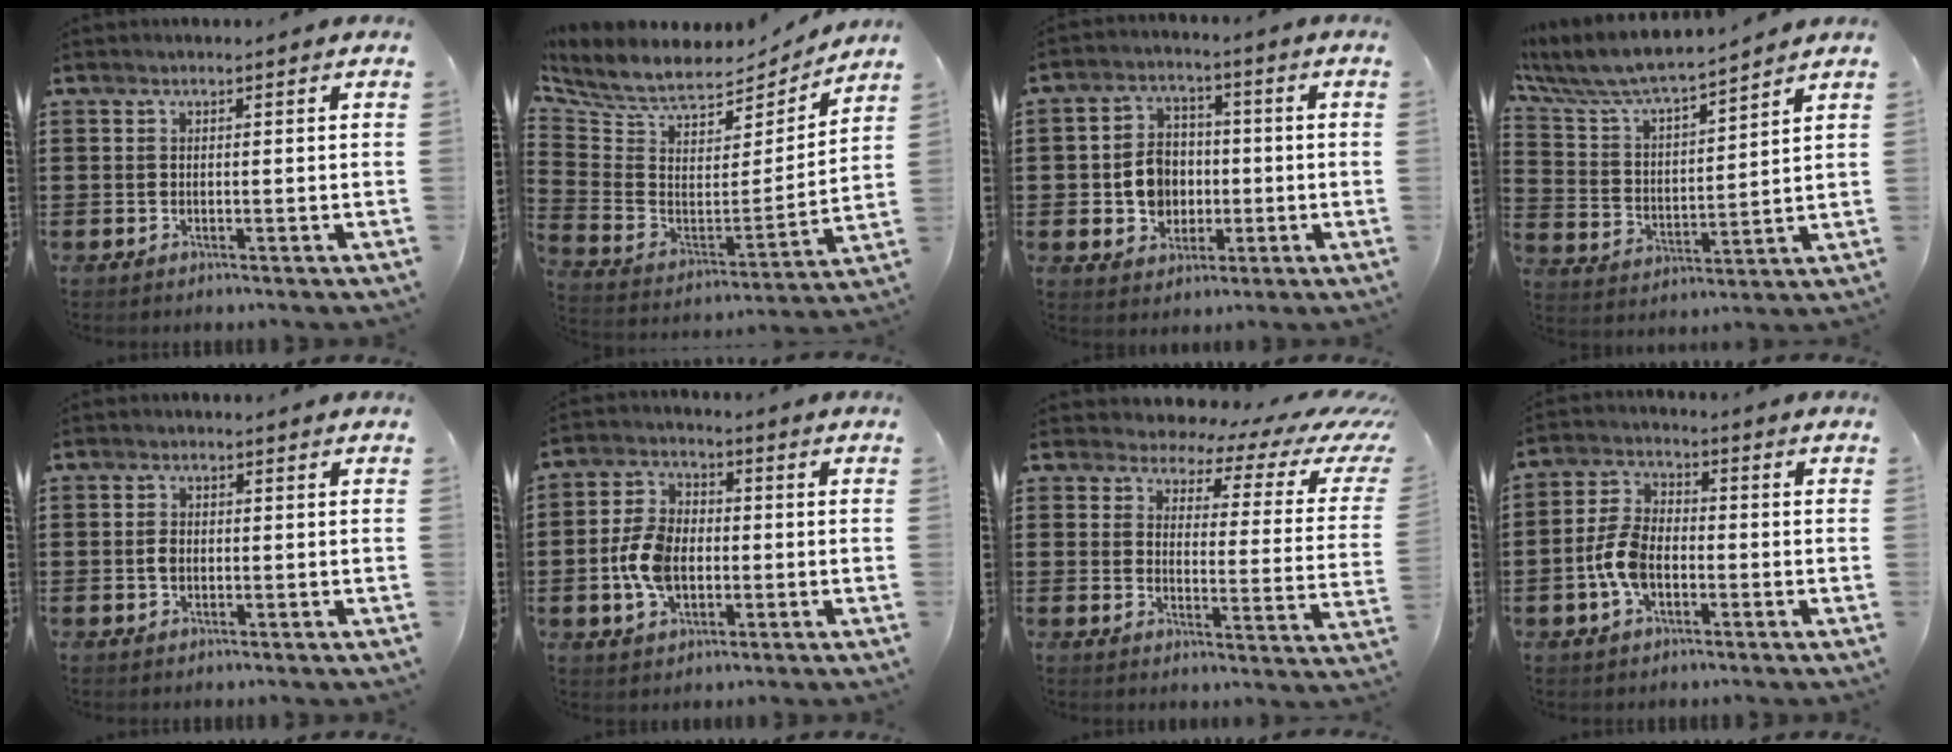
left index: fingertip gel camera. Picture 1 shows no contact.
{"total": 7.0, "force": [6.1, 2.4, 2.4], "torque": [-0.083, -0.045, 0.105]}
{"total": 6.7, "force": [-0.5, 5.9, 3.0], "torque": [-0.073, 0.012, -0.011]}
{"total": 7.4, "force": [6.9, 0.9, 2.5], "torque": [-0.080, -0.041, 0.118]}
{"total": 1.8, "force": [-0.1, 1.2, 1.3], "torque": [-0.028, 0.005, -0.003]}
{"total": 7.9, "force": [-1.3, 5.2, 5.9], "torque": [-0.140, 0.006, -0.029]}
{"total": 3.9, "force": [3.1, 1.7, 1.5], "torque": [-0.044, -0.021, 0.047]}
{"total": 6.6, "force": [-1.8, 3.9, 5.0], "torque": [-0.128, -0.001, -0.042]}